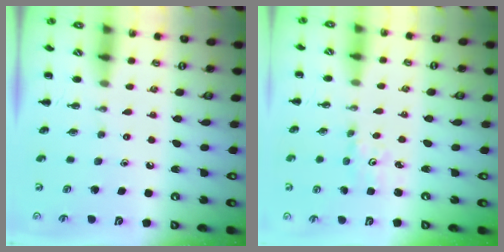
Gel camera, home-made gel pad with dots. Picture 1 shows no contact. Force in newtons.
{"total": 1.6, "press": 1.6, "slide": 0.4}